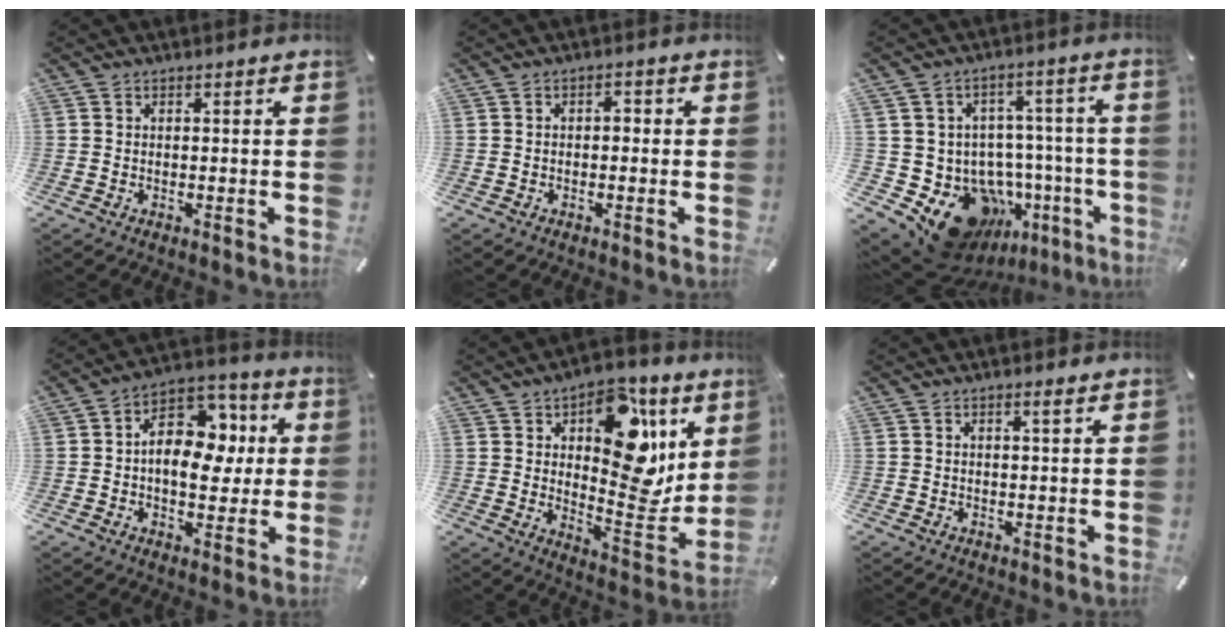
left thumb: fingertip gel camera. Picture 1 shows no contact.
{"total": 1.8, "force": [-0.5, 1.1, 1.4], "torque": [-0.028, 0.010, -0.014]}
{"total": 16.2, "force": [-8.8, 10.9, 8.3], "torque": [-0.124, 0.036, -0.123]}
{"total": 13.3, "force": [1.1, 9.9, 8.9], "torque": [-0.121, -0.011, 0.021]}
{"total": 19.4, "force": [8.4, 11.4, 13.3], "torque": [-0.152, -0.063, 0.142]}
{"total": 1.3, "force": [0.8, 0.1, 1.0], "torque": [-0.020, 0.000, 0.014]}